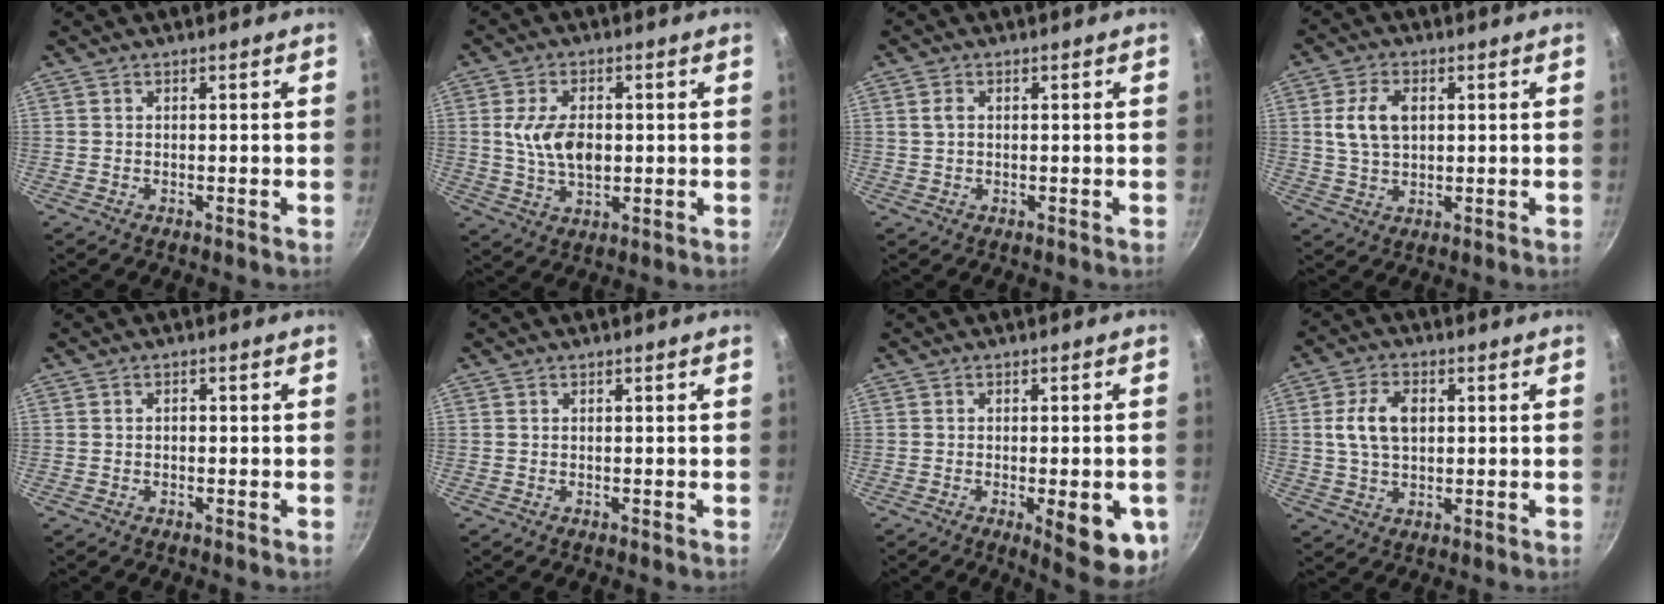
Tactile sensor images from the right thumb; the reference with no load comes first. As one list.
[{"total": 8.8, "force": [0.8, 5.1, 7.1], "torque": [-0.126, -0.002, 0.022]}, {"total": 1.9, "force": [0.3, 1.3, 1.3], "torque": [-0.030, 0.002, 0.007]}, {"total": 7.6, "force": [1.6, 4.8, 5.7], "torque": [-0.107, 0.001, 0.032]}, {"total": 0.9, "force": [-0.1, 0.7, 0.6], "torque": [-0.006, 0.005, -0.004]}, {"total": 0.0}, {"total": 11.0, "force": [-3.5, 3.7, 9.8], "torque": [-0.110, -0.007, -0.034]}, {"total": 8.1, "force": [1.3, 5.1, 6.2], "torque": [-0.112, 0.006, 0.026]}]